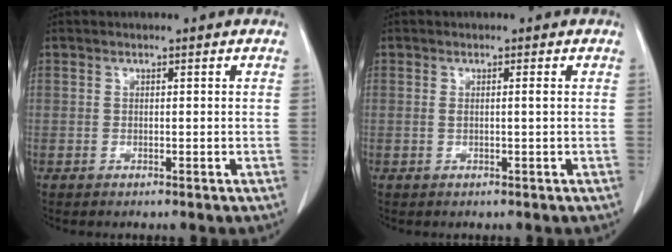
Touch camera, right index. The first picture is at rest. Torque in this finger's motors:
{"motor_torque": [-0.22, 0.08, -0.03, 0.01]}